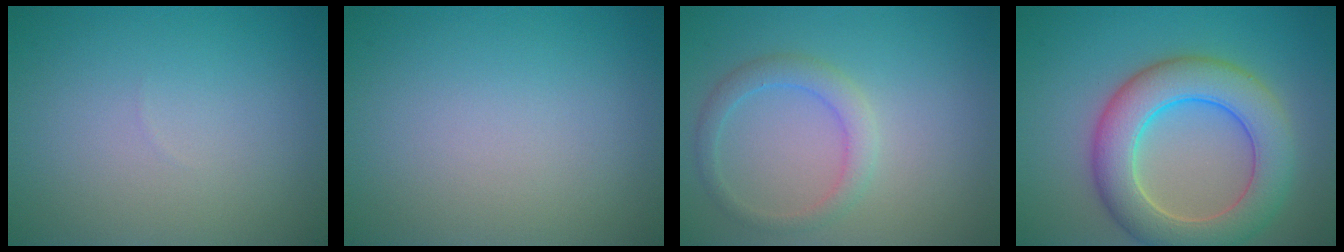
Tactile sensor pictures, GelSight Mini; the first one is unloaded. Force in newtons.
{"total": 0.0}
{"total": 2.3, "press": 2.3, "slide": 0.2}
{"total": 7.7, "press": 7.7, "slide": 0.3}